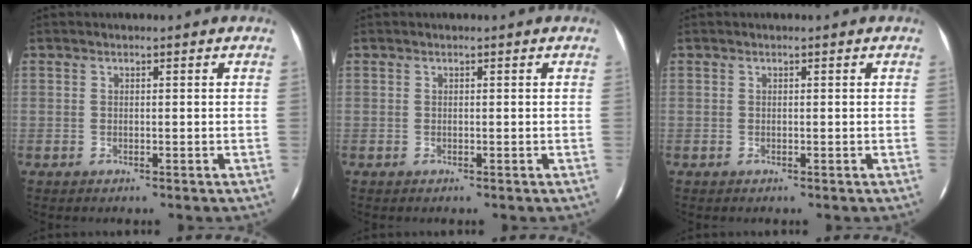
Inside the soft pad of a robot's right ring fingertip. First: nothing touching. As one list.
[{"total": 0.0}, {"total": 0.0}]